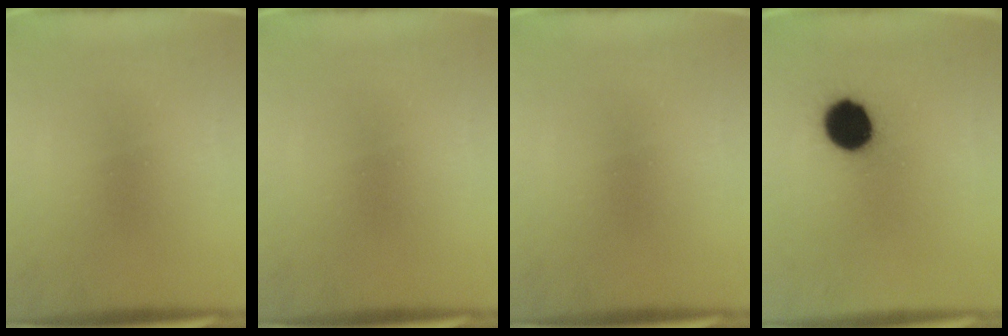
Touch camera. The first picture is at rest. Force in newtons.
{"total": 0.0}
{"total": 0.0}
{"total": 11.1}